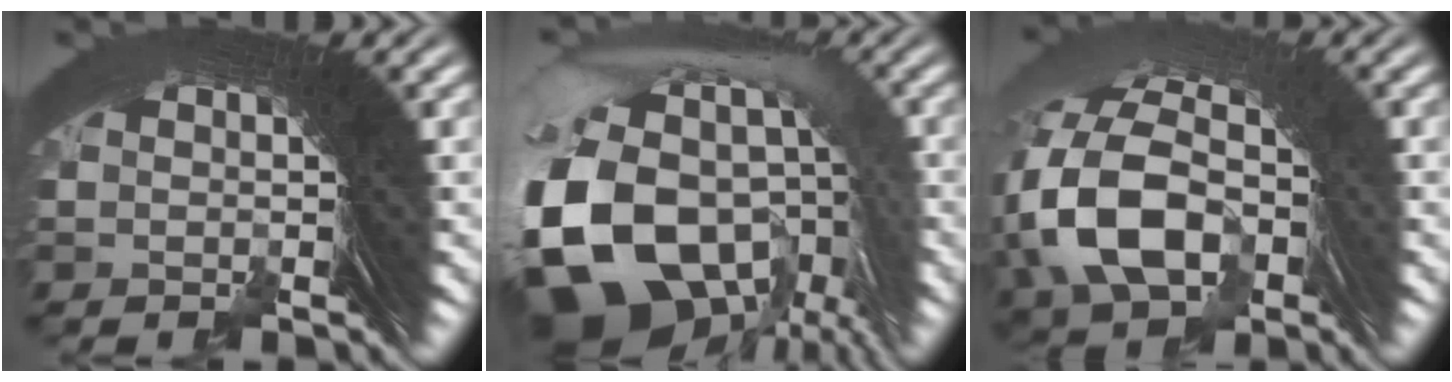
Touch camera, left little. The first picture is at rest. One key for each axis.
{"total": 16.5, "fx": -2.3, "fy": 11.8, "fz": 11.2, "tx": -0.249, "ty": -0.050, "tz": -0.016}
{"total": 9.7, "fx": 0.7, "fy": 7.0, "fz": 6.6, "tx": -0.159, "ty": -0.003, "tz": 0.014}